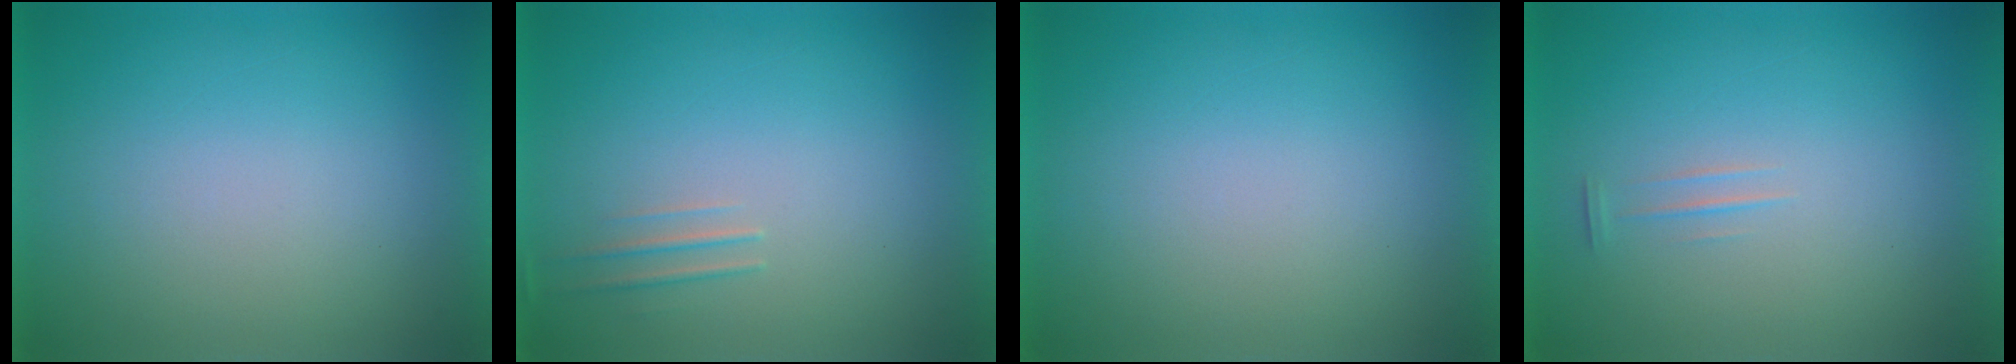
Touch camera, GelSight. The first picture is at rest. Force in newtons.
{"total": 1.1}
{"total": 0.0}
{"total": 1.3}